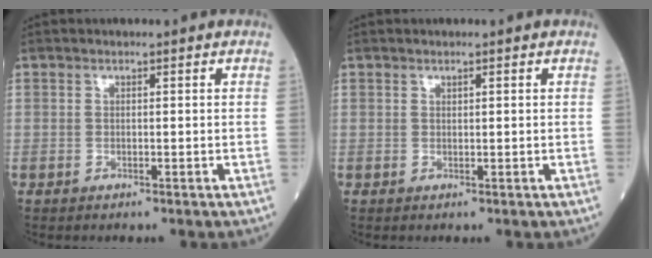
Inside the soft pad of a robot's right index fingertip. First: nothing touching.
{"total": 0.0}